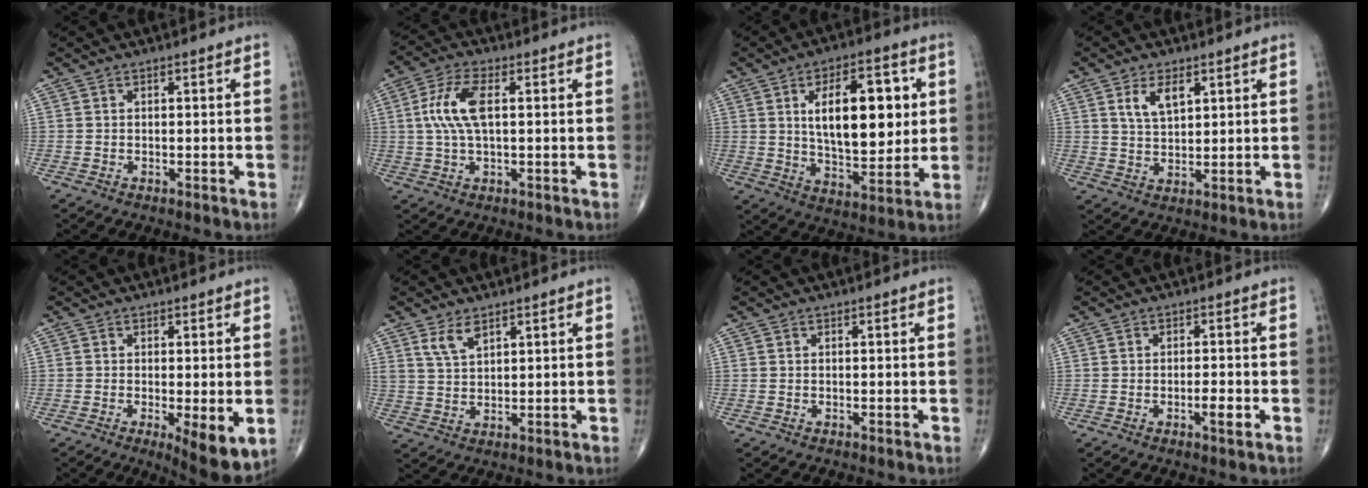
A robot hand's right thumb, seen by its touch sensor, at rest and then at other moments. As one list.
[{"total": 8.4, "force": [1.2, 3.4, 7.6], "torque": [-0.172, 0.013, 0.022]}, {"total": 17.7, "force": [3.7, 8.3, 15.2], "torque": [-0.203, -0.016, 0.064]}, {"total": 5.7, "force": [2.7, 2.9, 4.1], "torque": [-0.067, -0.014, 0.054]}, {"total": 7.5, "force": [-1.7, 2.2, 6.9], "torque": [-0.101, -0.023, -0.024]}, {"total": 4.2, "force": [2.7, 2.0, 2.5], "torque": [-0.043, -0.015, 0.059]}, {"total": 0.0}, {"total": 2.6, "force": [-0.9, 0.6, 2.4], "torque": [-0.039, 0.000, -0.016]}]